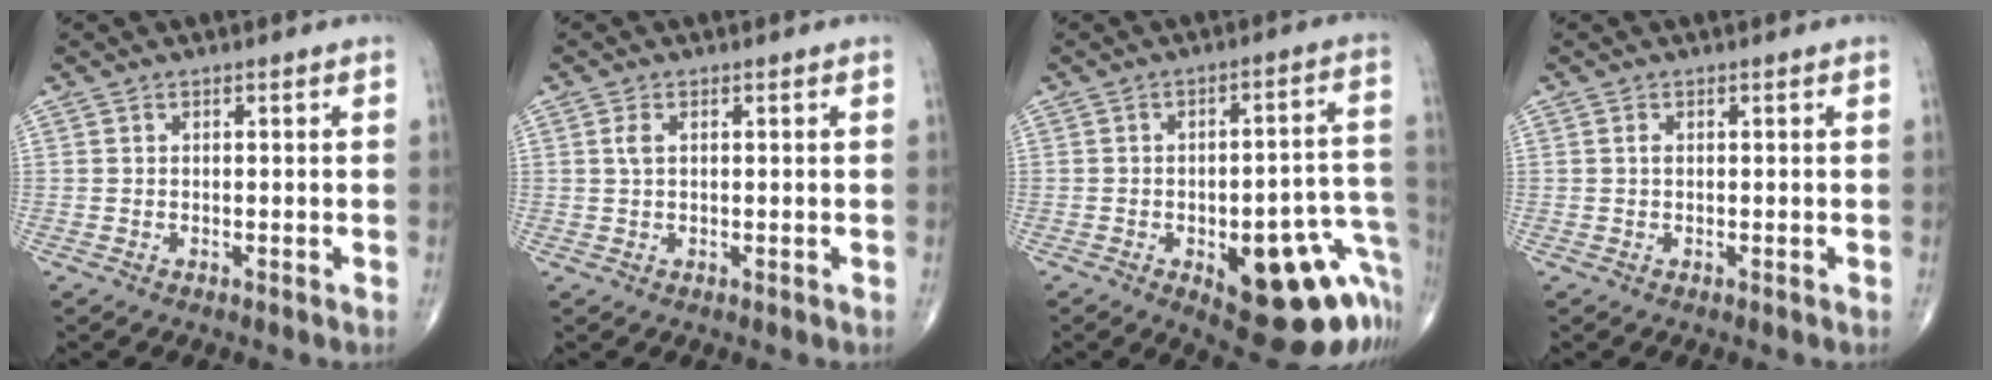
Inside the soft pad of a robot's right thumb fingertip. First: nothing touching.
{"total": 1.6, "force": [0.5, 0.8, 1.3], "torque": [-0.034, 0.006, 0.010]}
{"total": 21.8, "force": [-8.6, 8.8, 18.0], "torque": [-0.145, 0.055, -0.090]}
{"total": 0.8, "force": [0.2, 0.4, 0.6], "torque": [-0.012, 0.003, 0.003]}